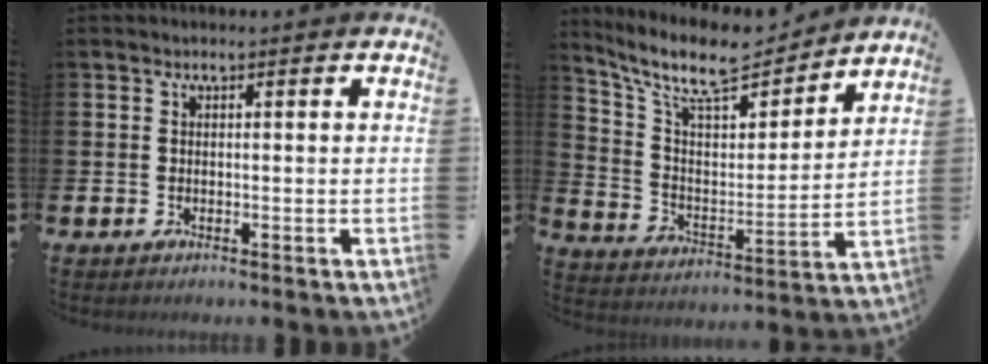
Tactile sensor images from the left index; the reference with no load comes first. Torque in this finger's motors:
{"motor_torque": [1.41, -0.72, 0.21, 0.19]}